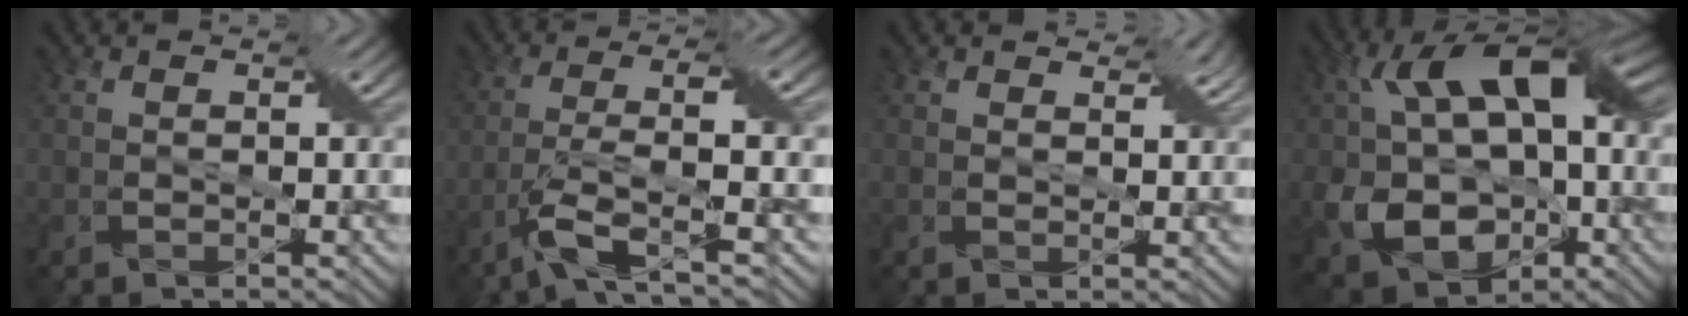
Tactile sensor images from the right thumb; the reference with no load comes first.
{"total": 6.8, "force": [-3.3, 0.9, 5.9], "torque": [-0.114, 0.005, -0.076]}
{"total": 2.6, "force": [2.0, 1.3, 1.2], "torque": [-0.024, -0.001, 0.032]}
{"total": 16.2, "force": [-0.6, 11.0, 11.8], "torque": [-0.214, -0.022, -0.007]}